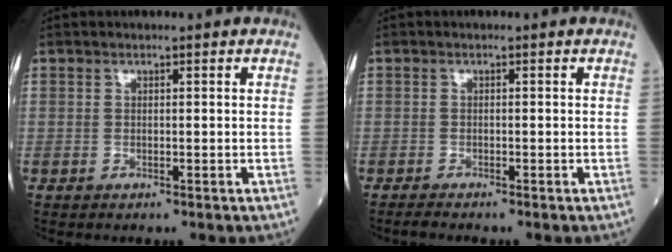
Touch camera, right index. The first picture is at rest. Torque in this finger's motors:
{"motor_torque": [-0.10, -0.13, 0.06, 0.00]}